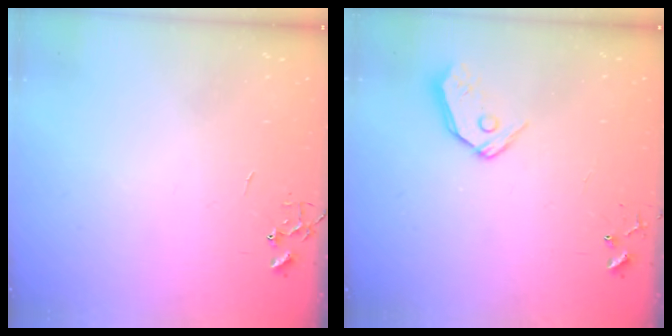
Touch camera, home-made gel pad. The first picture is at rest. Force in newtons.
{"total": 8.3, "press": 8.2, "slide": 0.7}